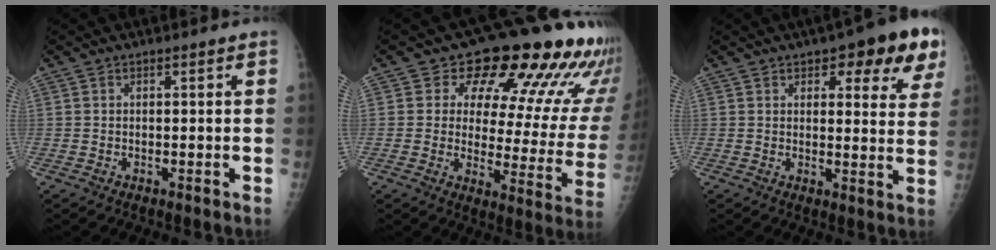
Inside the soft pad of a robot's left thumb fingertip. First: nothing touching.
{"total": 20.5, "force": [14.5, 8.5, 11.7], "torque": [-0.088, -0.078, 0.169]}
{"total": 12.1, "force": [6.6, 4.9, 8.9], "torque": [-0.054, -0.023, 0.078]}